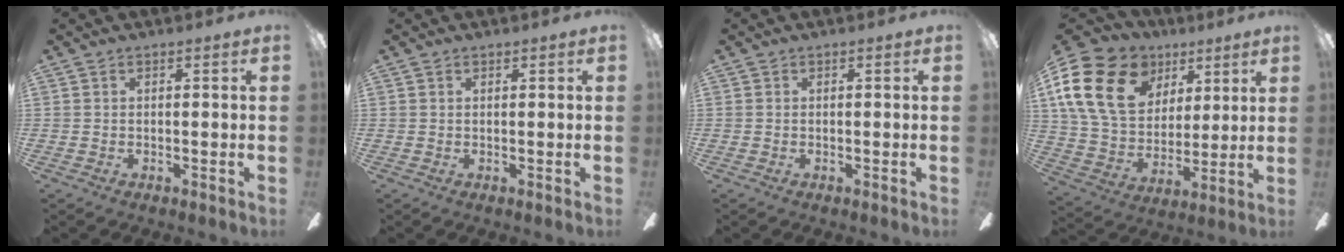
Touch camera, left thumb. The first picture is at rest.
{"total": 0.5, "force": [0.4, 0.2, 0.2], "torque": [-0.006, 0.002, 0.007]}
{"total": 0.0}
{"total": 22.9, "force": [9.5, 16.5, 12.7], "torque": [-0.259, -0.025, 0.175]}